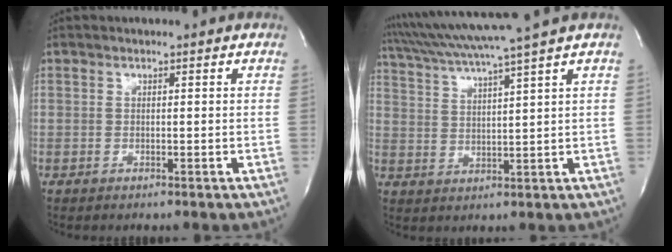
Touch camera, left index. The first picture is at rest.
{"total": 10.9, "force": [9.0, -2.6, 5.5], "torque": [-0.102, 0.001, 0.150]}